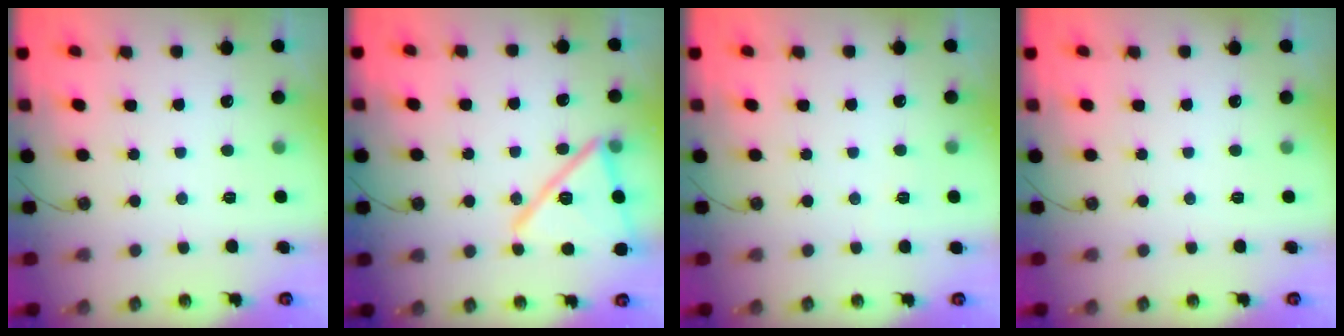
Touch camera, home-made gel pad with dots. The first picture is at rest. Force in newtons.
{"total": 19.2, "press": 19.2, "slide": 0.5}
{"total": 2.5, "press": 1.2, "slide": 2.2}
{"total": 0.0}